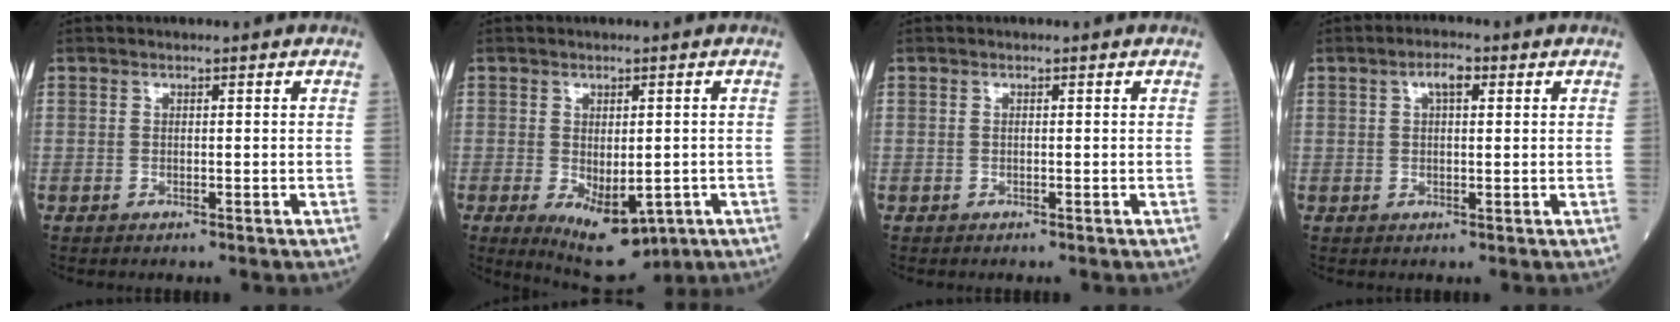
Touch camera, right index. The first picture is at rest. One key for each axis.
{"total": 10.0, "fx": -4.1, "fy": 4.7, "fz": 7.9, "tx": -0.125, "ty": -0.021, "tz": -0.049}
{"total": 0.0}
{"total": 2.9, "fx": 1.2, "fy": 1.0, "fz": 2.5, "tx": -0.049, "ty": 0.008, "tz": 0.019}